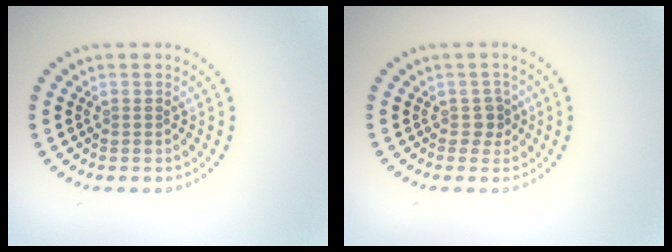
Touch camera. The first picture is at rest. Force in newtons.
{"total": 1.3, "press": 1.0, "slide": 0.8}